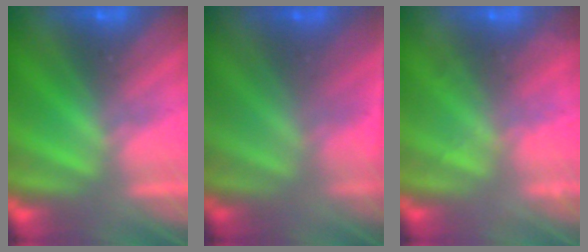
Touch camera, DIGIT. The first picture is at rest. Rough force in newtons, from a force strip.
{"total": 1.6}
{"total": 2.1}